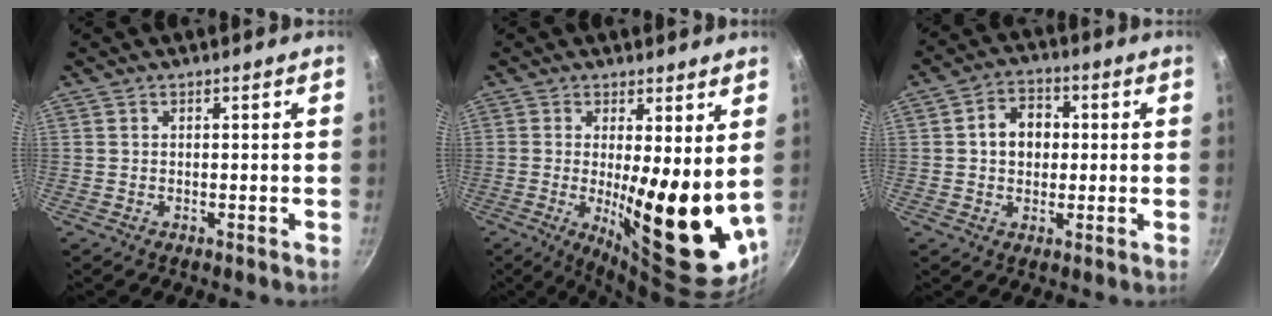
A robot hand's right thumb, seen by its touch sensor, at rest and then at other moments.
{"total": 16.9, "force": [0.6, 4.8, 16.1], "torque": [-0.207, -0.039, 0.018]}
{"total": 7.3, "force": [0.7, 5.8, 4.4], "torque": [-0.041, 0.011, 0.002]}